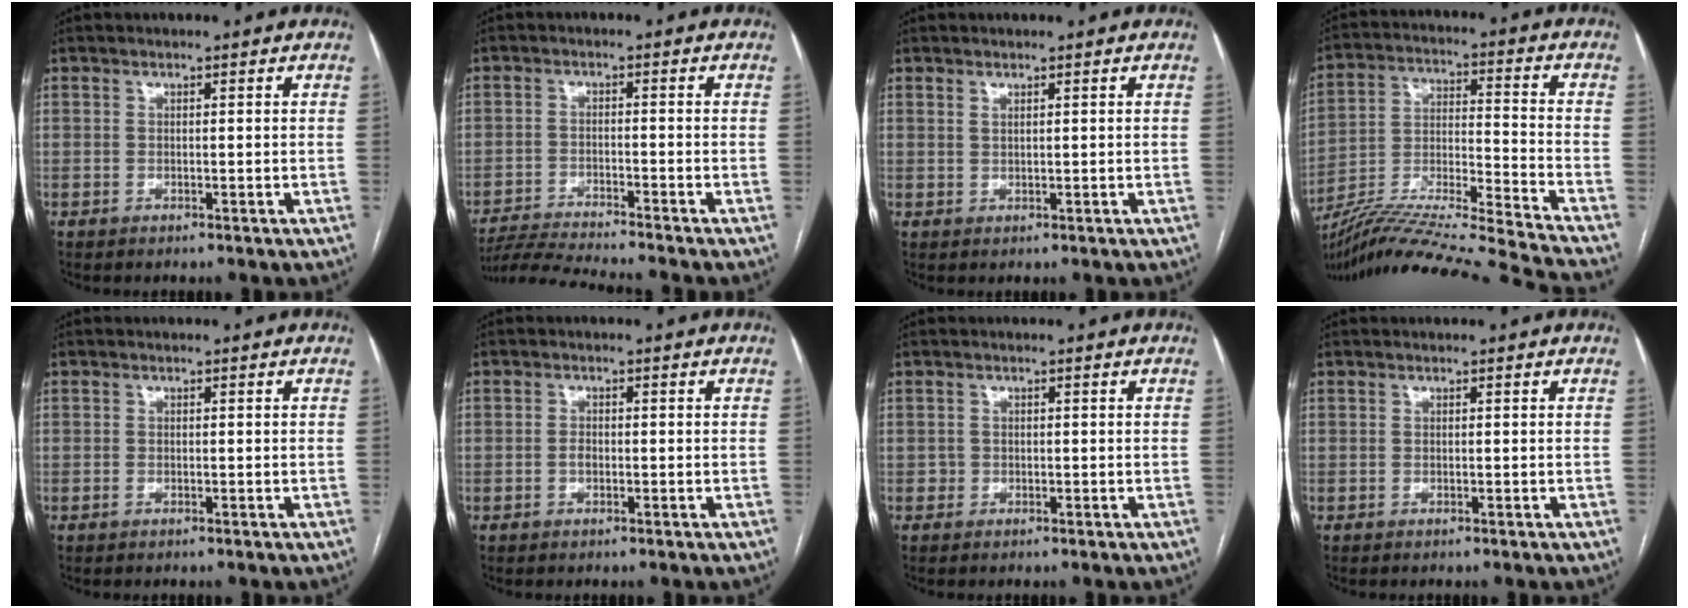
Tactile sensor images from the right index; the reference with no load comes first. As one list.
[{"total": 9.5, "force": [-8.8, -1.7, 3.2], "torque": [-0.046, -0.017, -0.150]}, {"total": 0.7, "force": [0.5, 0.1, 0.4], "torque": [-0.009, -0.004, 0.012]}, {"total": 24.5, "force": [-22.0, -2.4, 10.4], "torque": [-0.178, -0.034, -0.359]}, {"total": 0.6, "force": [-0.2, 0.4, 0.4], "torque": [-0.009, 0.000, -0.004]}, {"total": 1.2, "force": [-0.3, 0.6, 0.9], "torque": [-0.017, 0.002, -0.005]}, {"total": 0.9, "force": [-0.2, 0.9, 0.1], "torque": [0.004, 0.005, -0.005]}, {"total": 0.0}]